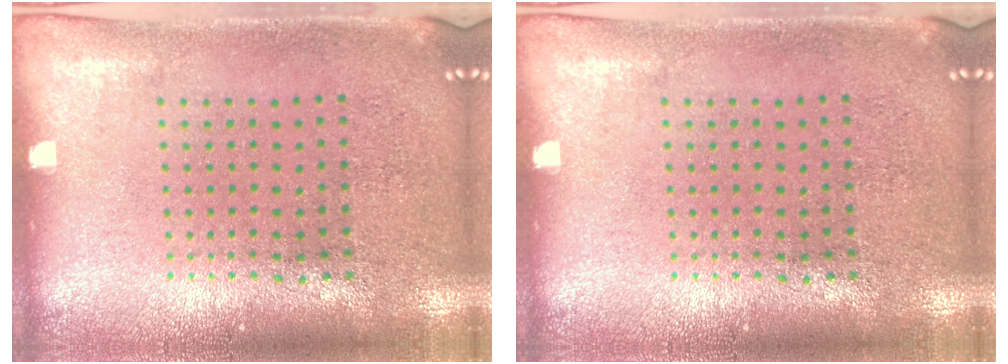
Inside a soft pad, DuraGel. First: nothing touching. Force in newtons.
{"total": 0.0}